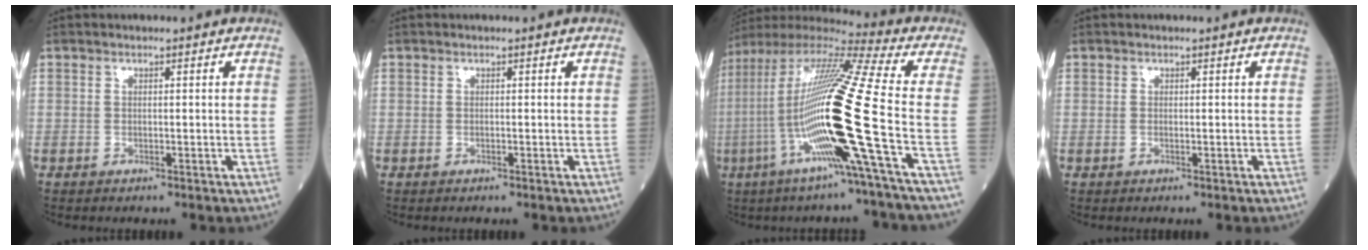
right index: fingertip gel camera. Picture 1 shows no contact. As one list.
[{"total": 0.0}, {"total": 22.2, "force": [-5.7, -1.8, 21.4], "torque": [-0.435, -0.024, -0.128]}, {"total": 0.0}]